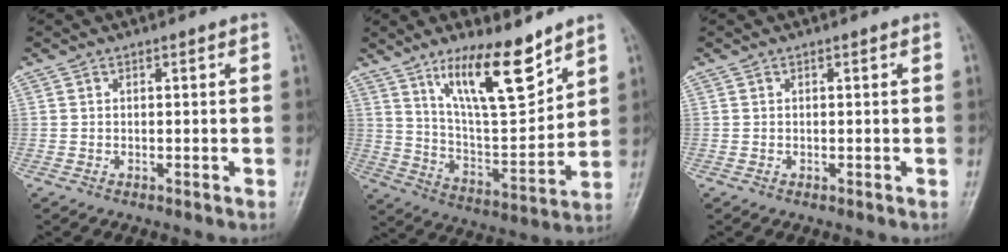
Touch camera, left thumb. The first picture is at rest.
{"total": 15.5, "force": [10.3, 4.3, 10.7], "torque": [-0.157, -0.071, 0.193]}
{"total": 0.0}